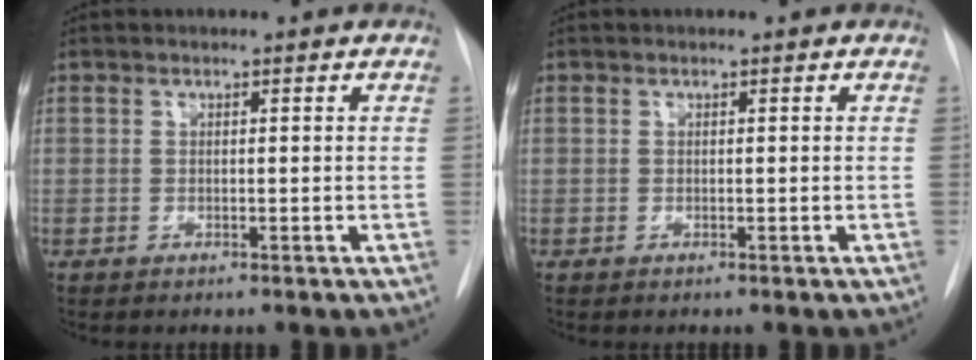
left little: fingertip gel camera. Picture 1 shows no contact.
{"total": 0.0}